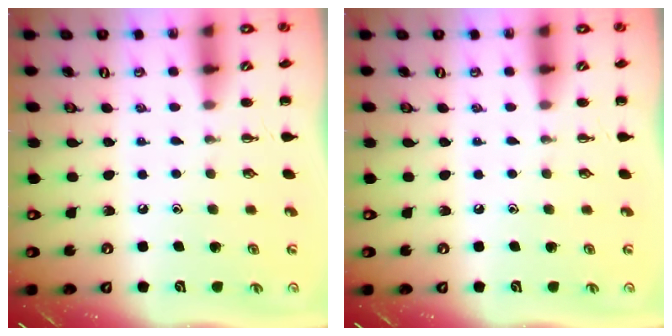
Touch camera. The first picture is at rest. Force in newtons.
{"total": 0.0}